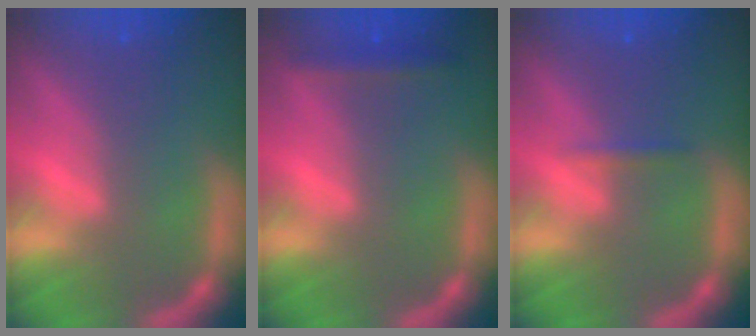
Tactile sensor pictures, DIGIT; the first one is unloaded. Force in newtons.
{"total": 1.9}
{"total": 0.9}